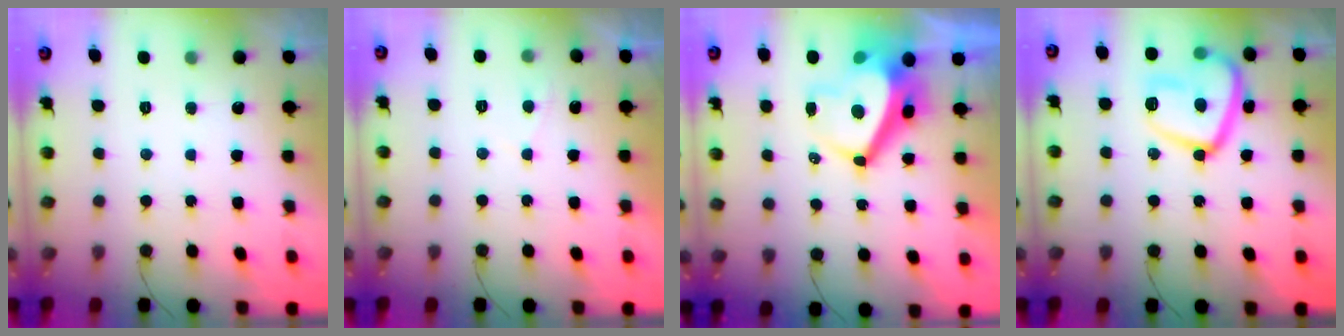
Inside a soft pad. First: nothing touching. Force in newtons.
{"total": 0.9, "press": 0.7, "slide": 0.5}
{"total": 8.9, "press": 8.8, "slide": 1.1}
{"total": 16.0, "press": 16.0, "slide": 1.6}